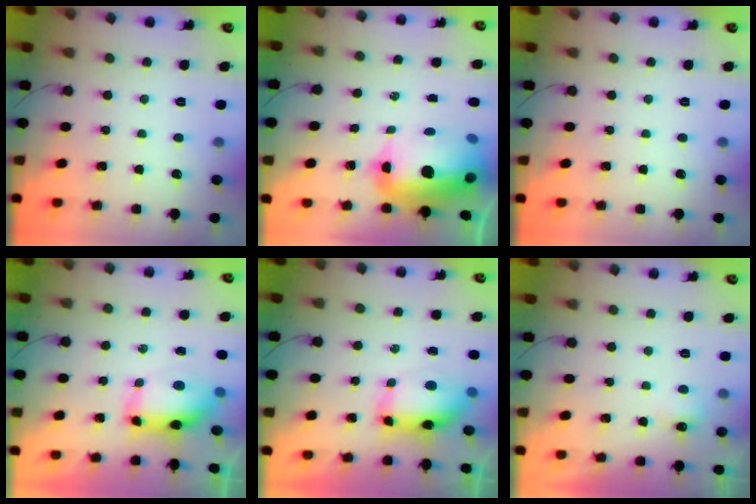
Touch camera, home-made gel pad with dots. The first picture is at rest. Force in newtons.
{"total": 18.9, "press": 18.4, "slide": 4.4}
{"total": 0.0}
{"total": 9.1, "press": 9.0, "slide": 1.8}
{"total": 9.1, "press": 9.0, "slide": 1.8}
{"total": 3.7, "press": 3.6, "slide": 0.7}